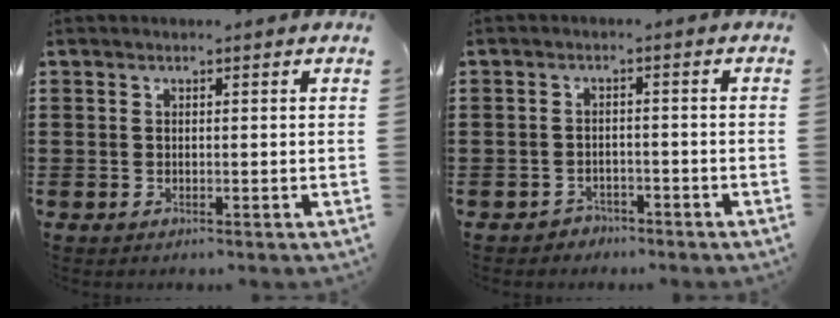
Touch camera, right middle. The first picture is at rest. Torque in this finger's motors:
{"motor_torque": [0.38, -0.17, 0.00, 0.00]}